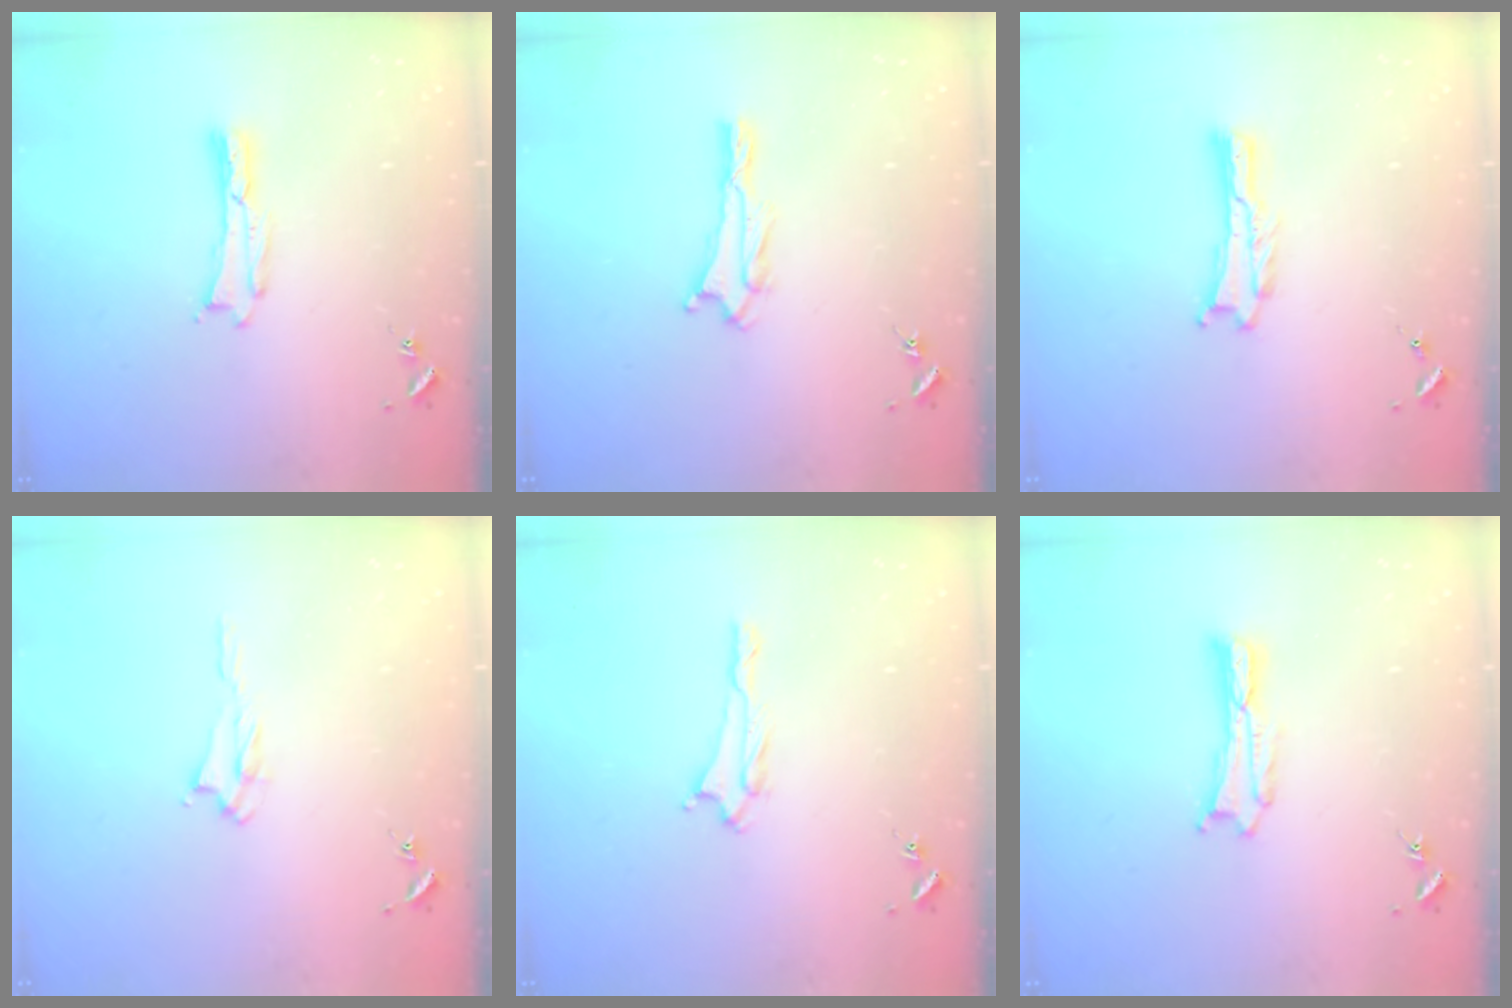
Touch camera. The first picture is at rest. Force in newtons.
{"total": 0.7, "press": 0.7, "slide": 0.1}
{"total": 0.0}
{"total": 2.1, "press": 2.0, "slide": 0.3}
{"total": 1.7, "press": 1.7, "slide": 0.3}
{"total": 0.5, "press": 0.5, "slide": 0.2}